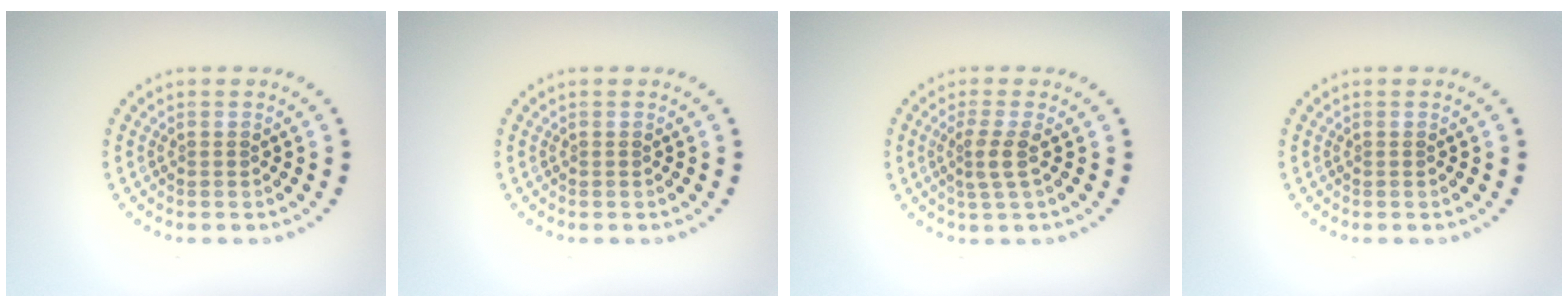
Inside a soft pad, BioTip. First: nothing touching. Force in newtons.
{"total": 0.0}
{"total": 2.0, "press": 1.4, "slide": 1.3}
{"total": 0.0}